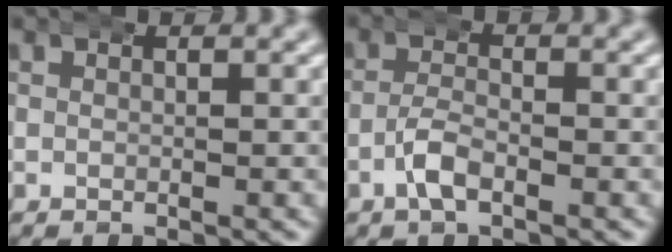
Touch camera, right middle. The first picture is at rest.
{"total": 2.0, "force": [-1.3, 0.7, 1.4], "torque": [-0.031, 0.000, -0.031]}